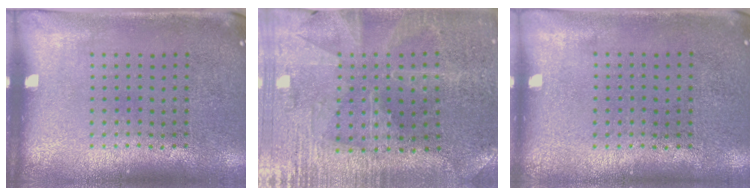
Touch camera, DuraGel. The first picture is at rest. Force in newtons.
{"total": 1.4, "press": 1.3, "slide": 0.4}
{"total": 0.0}